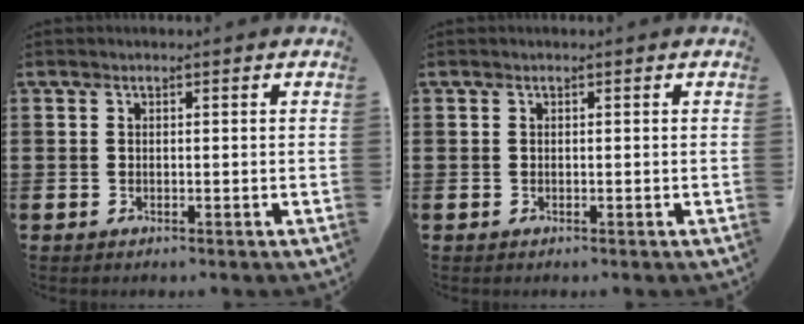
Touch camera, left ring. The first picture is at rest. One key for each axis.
{"total": 0.0}